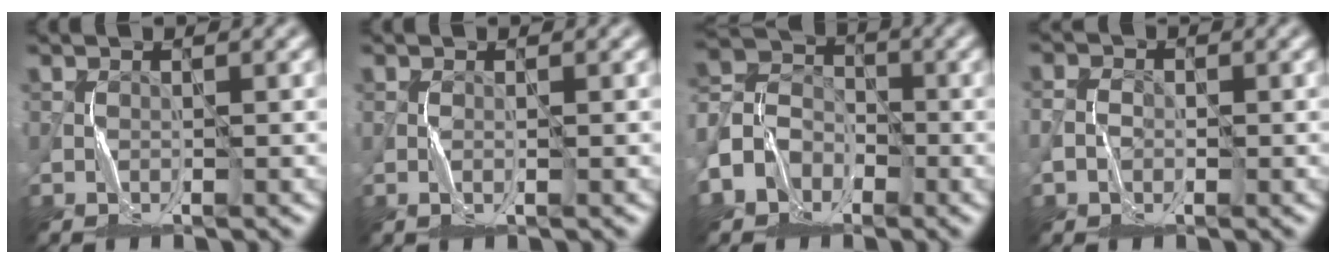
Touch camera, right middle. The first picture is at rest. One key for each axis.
{"total": 0.7, "fx": -0.2, "fy": 0.2, "fz": 0.6, "tx": -0.016, "ty": 0.001, "tz": -0.004}
{"total": 6.2, "fx": -3.1, "fy": 5.0, "fz": 2.2, "tx": -0.039, "ty": 0.002, "tz": -0.078}
{"total": 1.9, "fx": -0.6, "fy": 1.5, "fz": 1.0, "tx": -0.018, "ty": 0.002, "tz": -0.017}